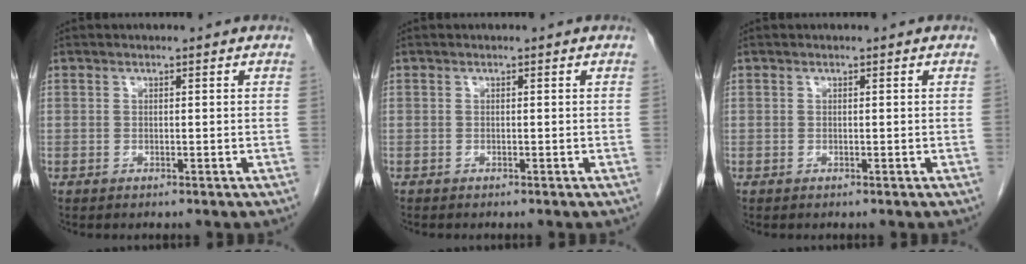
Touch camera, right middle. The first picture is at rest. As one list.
[{"total": 0.0}, {"total": 0.0}]